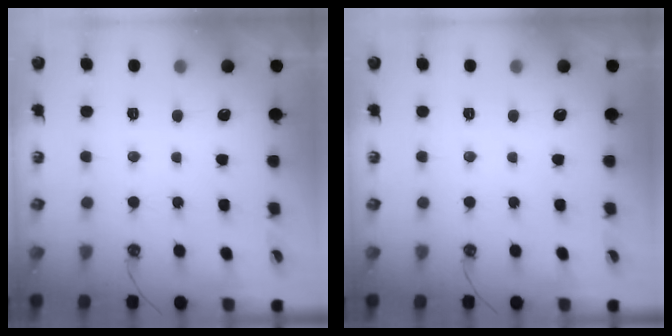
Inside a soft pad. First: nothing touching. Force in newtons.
{"total": 0.0}